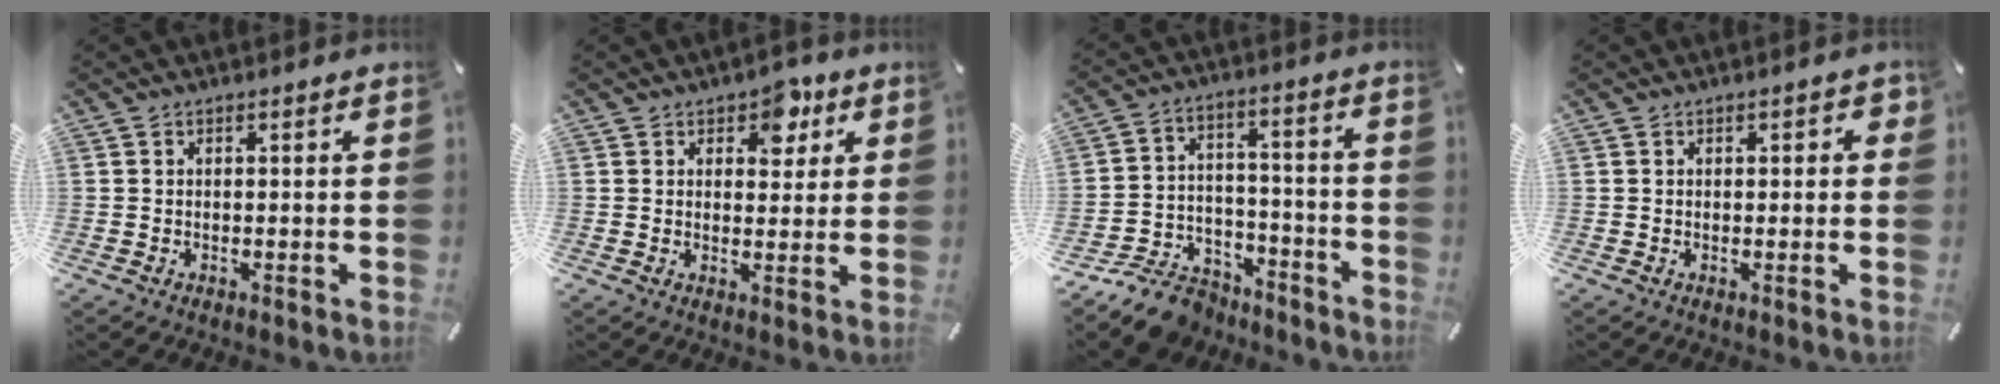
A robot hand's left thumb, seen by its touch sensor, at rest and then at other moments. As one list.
[{"total": 6.5, "force": [3.5, 4.3, 3.3], "torque": [-0.020, -0.009, 0.055]}, {"total": 11.4, "force": [-9.0, 6.2, 3.0], "torque": [-0.037, 0.066, -0.162]}, {"total": 1.6, "force": [0.0, 1.0, 1.3], "torque": [-0.017, 0.003, -0.003]}]